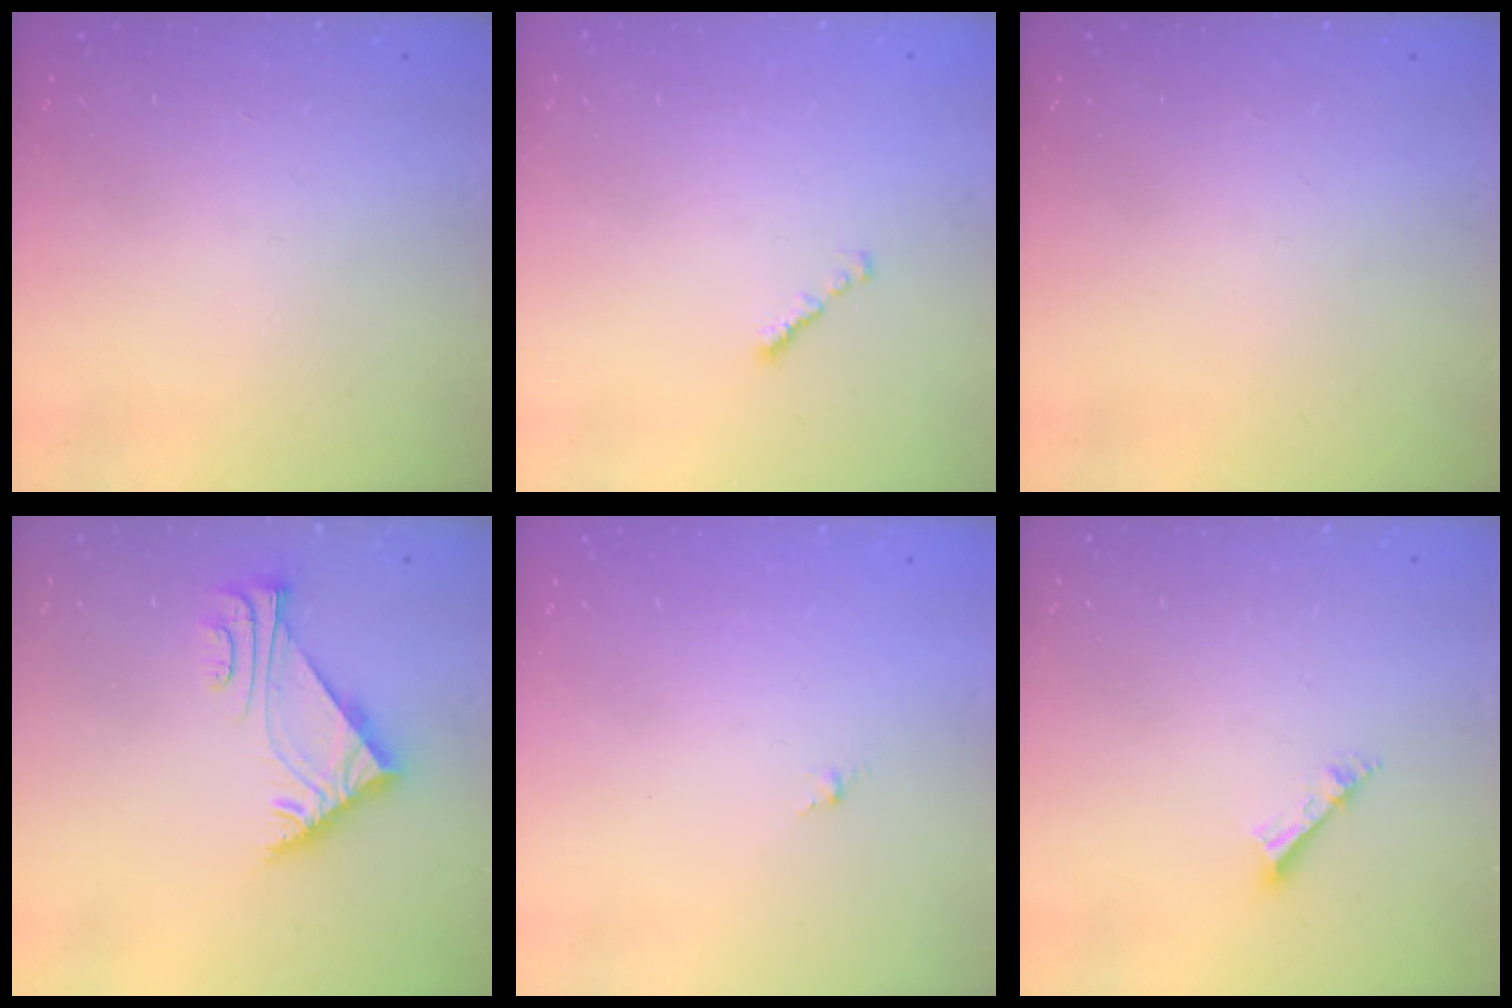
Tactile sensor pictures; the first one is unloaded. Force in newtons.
{"total": 0.8, "press": 0.7, "slide": 0.4}
{"total": 0.0}
{"total": 6.4, "press": 6.3, "slide": 0.9}
{"total": 0.0}
{"total": 3.9, "press": 3.8, "slide": 0.5}